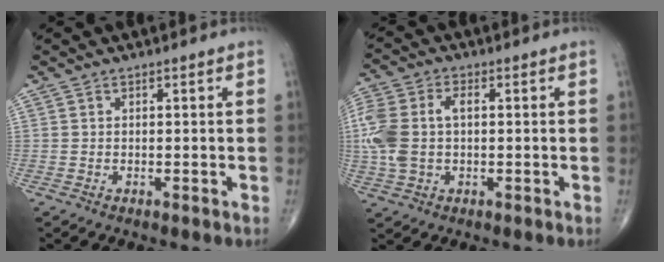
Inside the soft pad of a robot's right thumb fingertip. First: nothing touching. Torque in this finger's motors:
{"motor_torque": [1.59, 1.77, 0.98, -0.04, 0.19]}